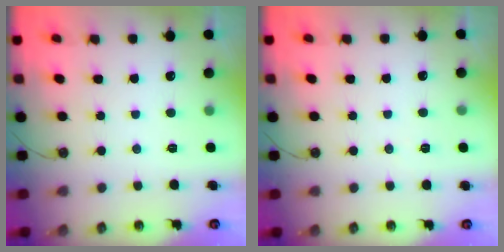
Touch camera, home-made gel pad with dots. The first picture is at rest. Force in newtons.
{"total": 5.4, "press": 3.0, "slide": 4.5}